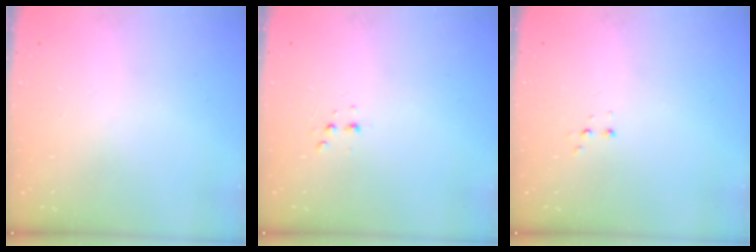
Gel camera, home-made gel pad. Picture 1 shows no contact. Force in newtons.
{"total": 3.1, "press": 3.0, "slide": 0.6}
{"total": 2.8, "press": 2.8, "slide": 0.5}